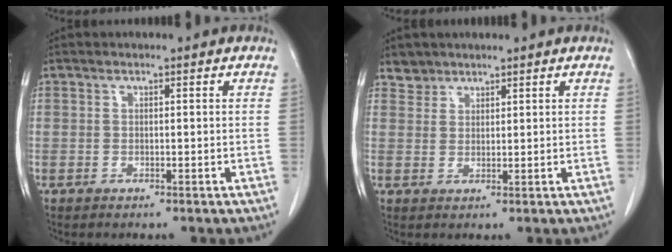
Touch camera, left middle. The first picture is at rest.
{"total": 2.1, "force": [1.7, 1.1, -0.3], "torque": [0.011, 0.005, 0.028]}